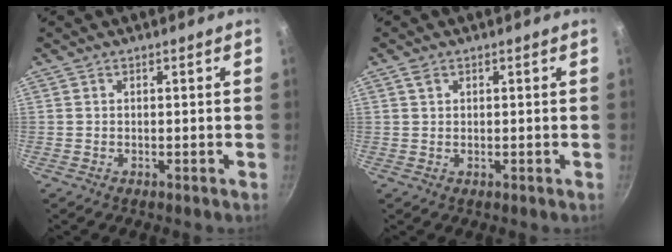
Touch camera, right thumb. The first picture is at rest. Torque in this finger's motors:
{"motor_torque": [0.12, -0.16, -0.01, 0.22, 0.01]}